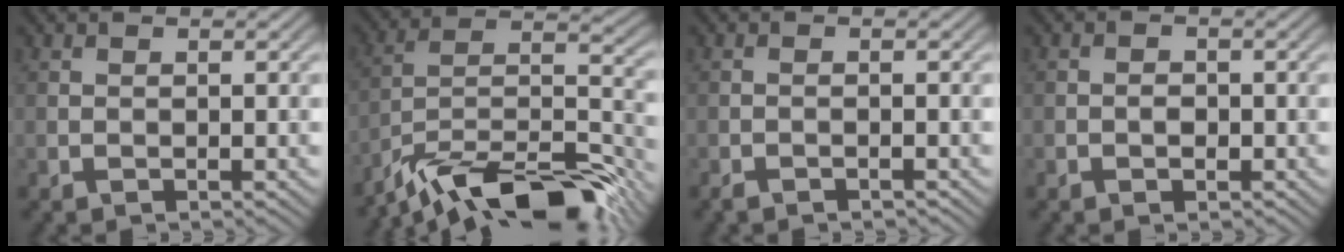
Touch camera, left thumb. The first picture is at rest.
{"total": 16.3, "force": [-12.9, 4.5, 8.8], "torque": [-0.171, -0.001, -0.222]}
{"total": 1.2, "force": [-1.2, 0.1, 0.4], "torque": [-0.007, -0.002, -0.022]}
{"total": 1.3, "force": [-0.5, 1.0, 0.7], "torque": [-0.012, -0.001, -0.012]}